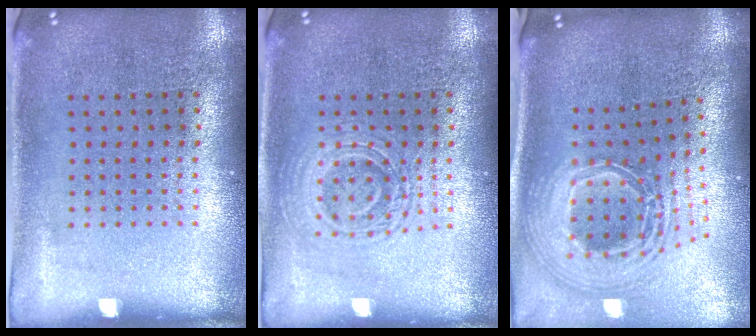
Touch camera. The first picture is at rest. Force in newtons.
{"total": 2.7, "press": 2.7, "slide": 0.5}
{"total": 2.8, "press": 1.9, "slide": 2.1}